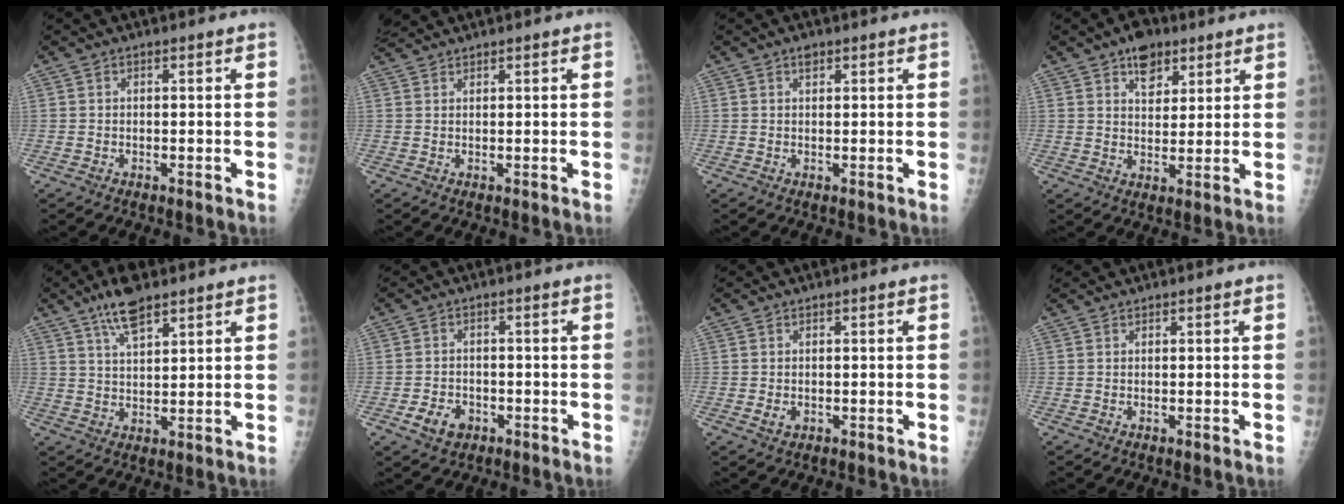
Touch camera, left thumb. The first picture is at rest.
{"total": 2.7, "force": [2.6, 0.3, 0.4], "torque": [-0.011, 0.016, 0.056]}
{"total": 1.3, "force": [0.8, 0.8, 0.6], "torque": [-0.002, -0.003, 0.011]}
{"total": 7.0, "force": [4.4, 4.2, 3.6], "torque": [-0.026, -0.021, 0.066]}
{"total": 7.5, "force": [5.2, 2.5, 4.8], "torque": [-0.077, -0.022, 0.096]}
{"total": 3.9, "force": [-1.7, 3.1, 1.8], "torque": [-0.015, 0.005, -0.021]}
{"total": 1.3, "force": [0.2, 1.2, 0.7], "torque": [-0.009, -0.001, 0.008]}
{"total": 0.6, "force": [0.6, 0.2, -0.1], "torque": [0.003, 0.003, 0.011]}